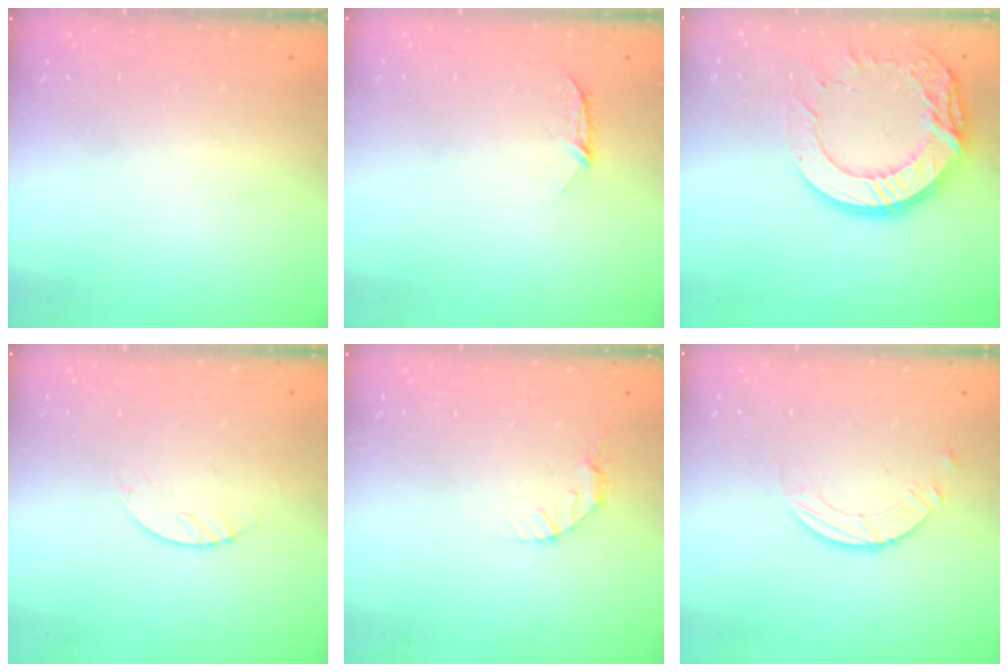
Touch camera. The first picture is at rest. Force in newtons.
{"total": 5.1, "press": 5.1, "slide": 0.6}
{"total": 17.6, "press": 17.5, "slide": 1.5}
{"total": 0.9, "press": 0.8, "slide": 0.2}
{"total": 2.8, "press": 2.8, "slide": 0.4}
{"total": 3.7, "press": 3.7, "slide": 0.4}